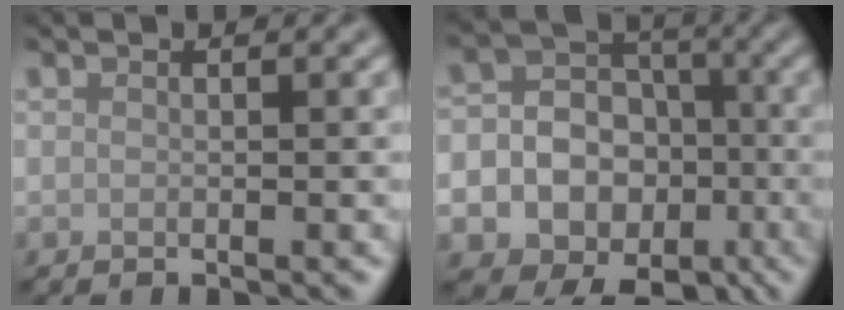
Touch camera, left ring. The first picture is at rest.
{"total": 19.2, "force": [-6.9, 17.1, 5.4], "torque": [-0.124, -0.034, -0.115]}